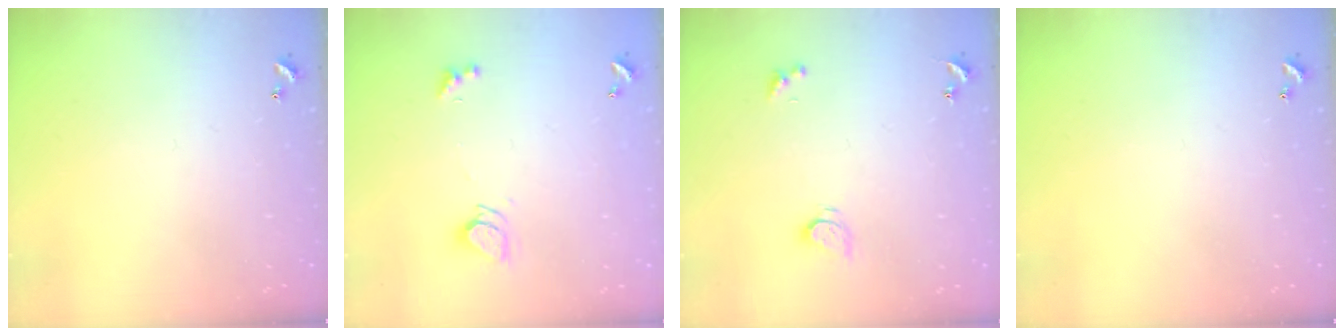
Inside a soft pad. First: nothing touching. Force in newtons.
{"total": 3.6, "press": 3.6, "slide": 0.4}
{"total": 2.6, "press": 2.6, "slide": 0.2}
{"total": 0.0}